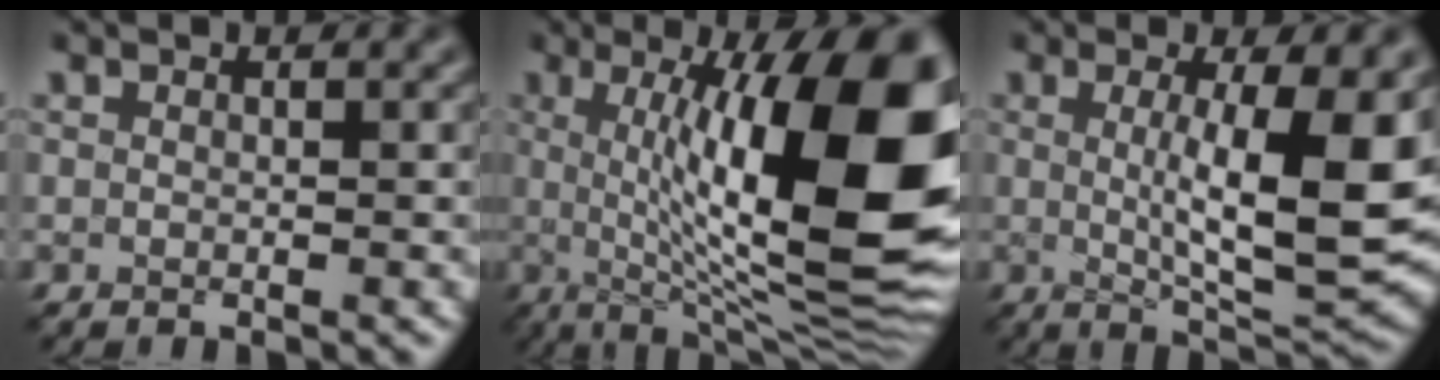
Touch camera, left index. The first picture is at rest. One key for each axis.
{"total": 16.6, "fx": 2.1, "fy": 4.4, "fz": 15.9, "tx": -0.205, "ty": 0.004, "tz": 0.031}
{"total": 9.6, "fx": 0.7, "fy": 2.4, "fz": 9.3, "tx": -0.136, "ty": -0.021, "tz": 0.020}